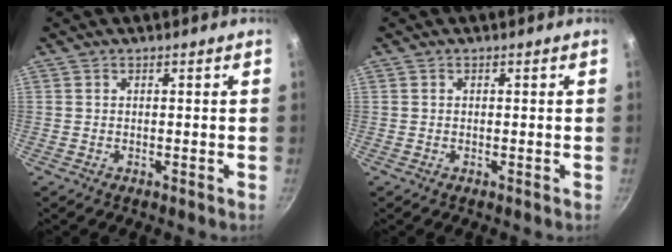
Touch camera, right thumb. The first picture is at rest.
{"total": 0.0}